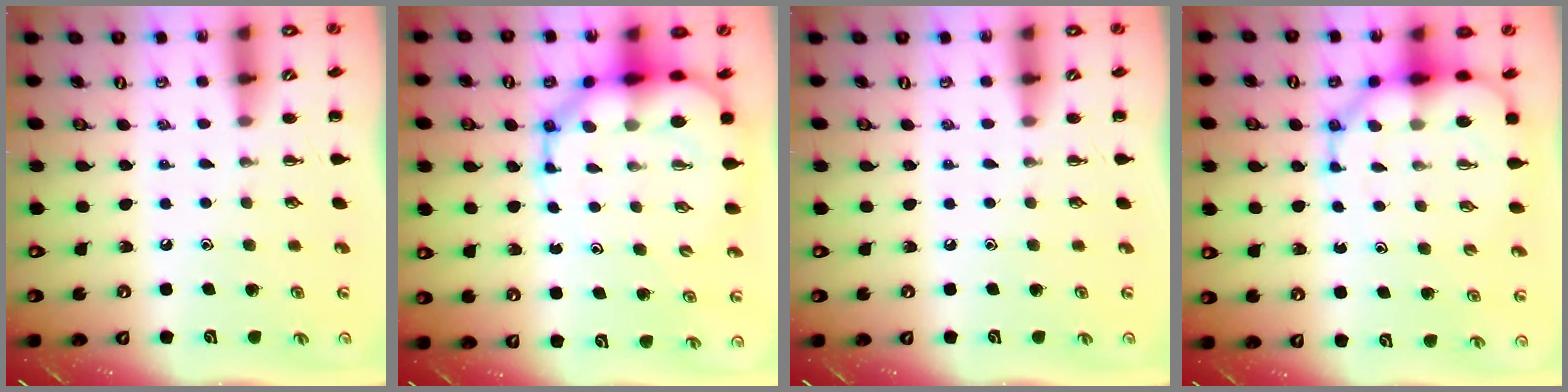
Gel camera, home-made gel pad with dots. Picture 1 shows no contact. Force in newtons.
{"total": 12.2, "press": 11.7, "slide": 3.5}
{"total": 0.0}
{"total": 10.7, "press": 10.2, "slide": 3.1}